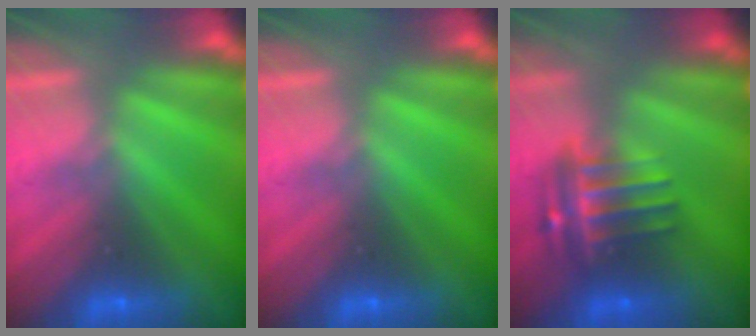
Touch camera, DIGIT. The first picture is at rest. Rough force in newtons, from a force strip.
{"total": 0.0}
{"total": 6.7}